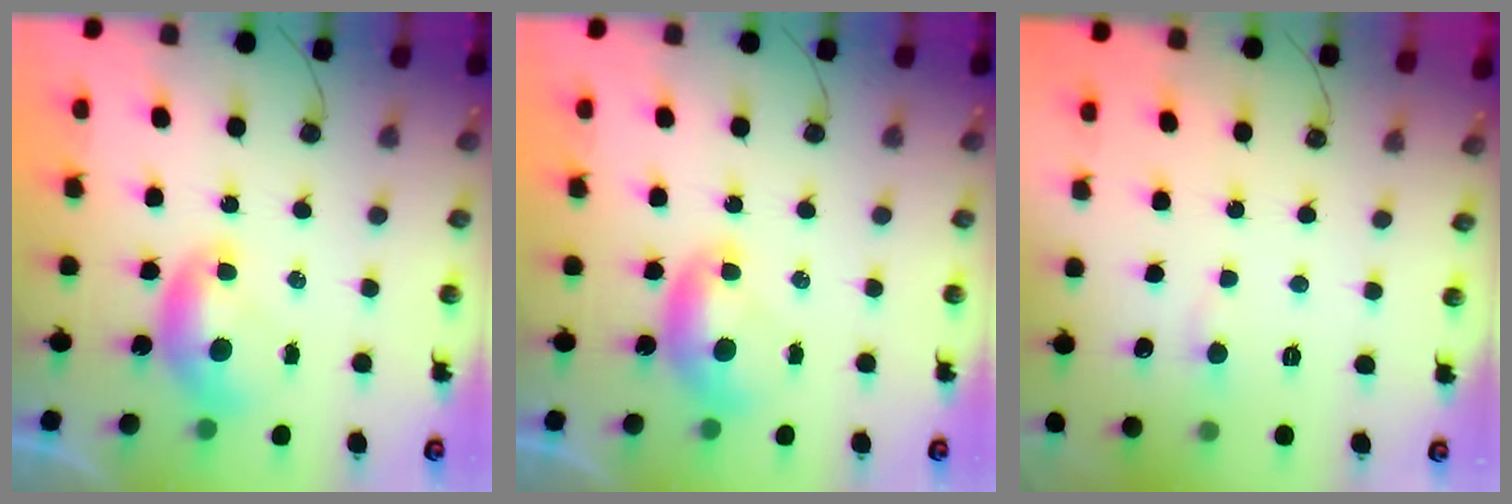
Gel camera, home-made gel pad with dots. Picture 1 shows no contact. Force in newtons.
{"total": 0.0}
{"total": 0.7, "press": 0.3, "slide": 0.6}